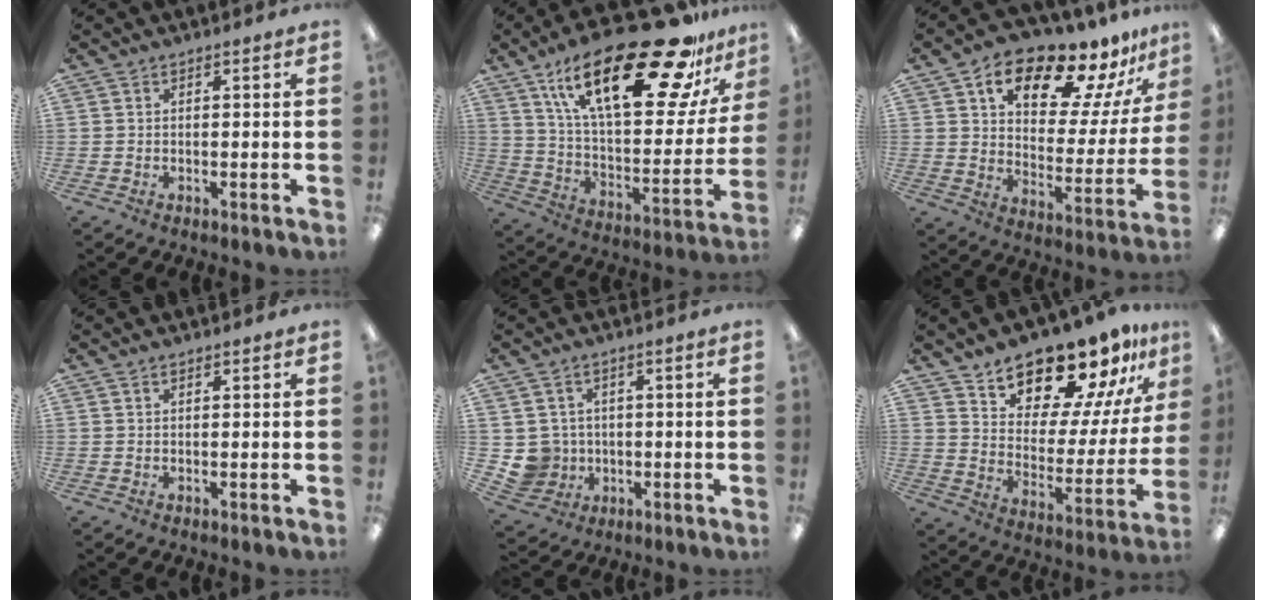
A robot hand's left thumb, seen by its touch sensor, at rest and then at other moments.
{"total": 31.5, "force": [19.0, 11.3, 22.3], "torque": [-0.347, -0.109, 0.314]}
{"total": 18.1, "force": [13.6, 7.3, 9.4], "torque": [-0.155, -0.086, 0.229]}
{"total": 0.8, "force": [0.5, 0.4, 0.5], "torque": [-0.011, 0.003, 0.009]}
{"total": 5.8, "force": [0.5, 5.8, 0.4], "torque": [-0.026, 0.004, 0.017]}
{"total": 17.1, "force": [15.0, 6.3, 5.2], "torque": [-0.077, -0.131, 0.260]}